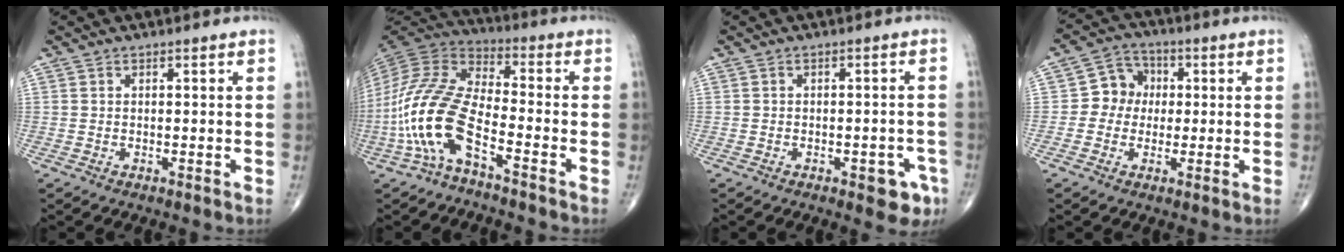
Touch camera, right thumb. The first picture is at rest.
{"total": 15.7, "force": [-6.7, 5.8, 13.0], "torque": [-0.292, 0.051, -0.137]}
{"total": 5.2, "force": [-2.5, 2.4, 3.8], "torque": [-0.024, 0.013, -0.027]}
{"total": 6.6, "force": [0.1, 6.1, 2.7], "torque": [-0.011, 0.016, -0.014]}